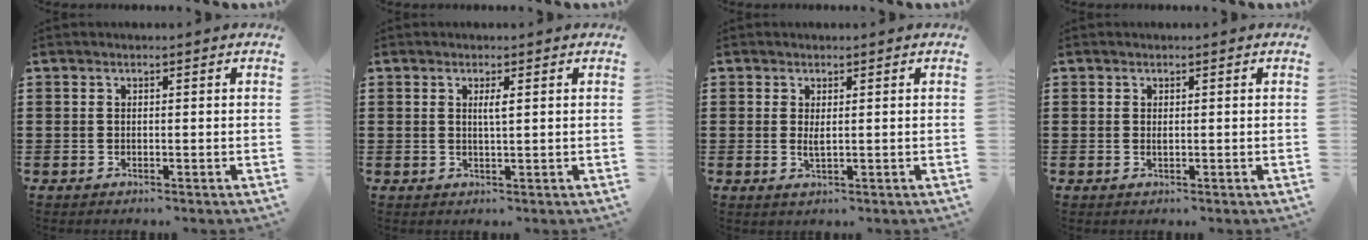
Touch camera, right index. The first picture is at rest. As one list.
[{"total": 1.7, "force": [0.5, 0.2, 1.6], "torque": [-0.031, 0.002, 0.007]}, {"total": 1.7, "force": [0.3, 0.3, 1.6], "torque": [-0.032, -0.002, 0.006]}, {"total": 0.5, "force": [0.1, 0.1, 0.5], "torque": [-0.011, -0.002, 0.003]}]